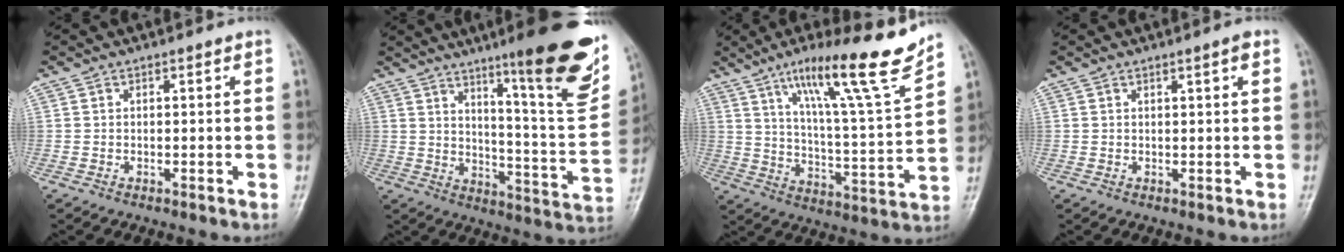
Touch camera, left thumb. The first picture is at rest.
{"total": 22.0, "force": [13.3, 3.1, 17.3], "torque": [-0.202, -0.070, 0.200]}
{"total": 19.9, "force": [13.6, 1.8, 14.5], "torque": [-0.205, -0.070, 0.218]}
{"total": 1.5, "force": [0.7, 0.2, 1.3], "torque": [-0.018, -0.001, 0.012]}